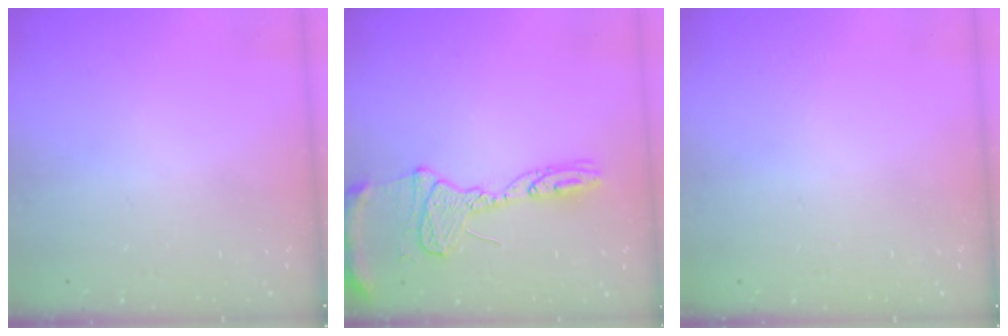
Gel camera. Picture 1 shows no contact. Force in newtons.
{"total": 15.5, "press": 15.4, "slide": 1.2}
{"total": 0.0}